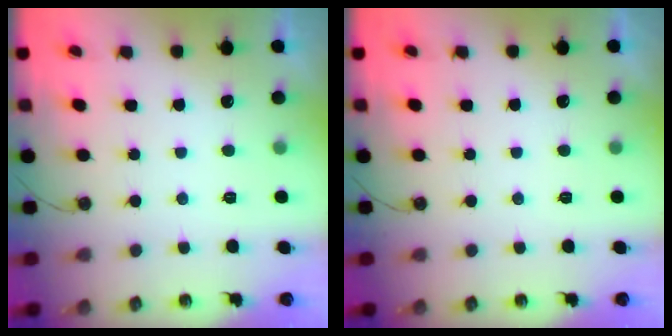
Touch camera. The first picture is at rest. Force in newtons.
{"total": 0.0}